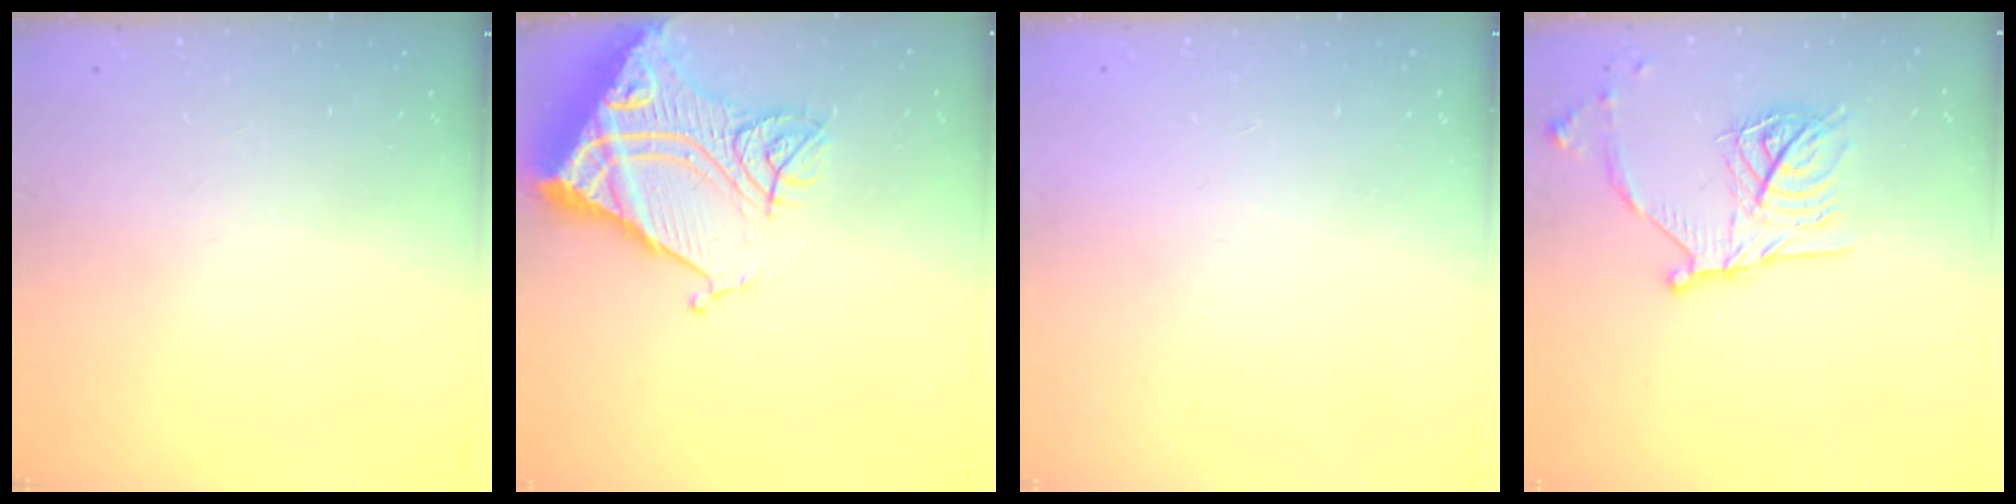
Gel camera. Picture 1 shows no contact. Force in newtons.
{"total": 20.1, "press": 19.9, "slide": 2.6}
{"total": 1.5, "press": 1.5, "slide": 0.1}
{"total": 18.2, "press": 18.2, "slide": 1.2}